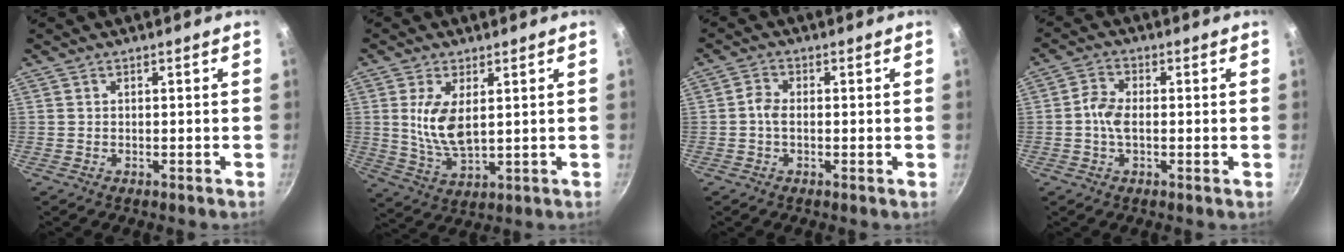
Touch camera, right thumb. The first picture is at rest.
{"total": 8.9, "force": [1.9, 4.2, 7.6], "torque": [-0.142, -0.018, 0.046]}
{"total": 2.6, "force": [-0.3, 1.5, 2.1], "torque": [-0.048, 0.009, -0.014]}
{"total": 4.4, "force": [-0.4, 2.4, 3.6], "torque": [-0.079, 0.012, -0.017]}